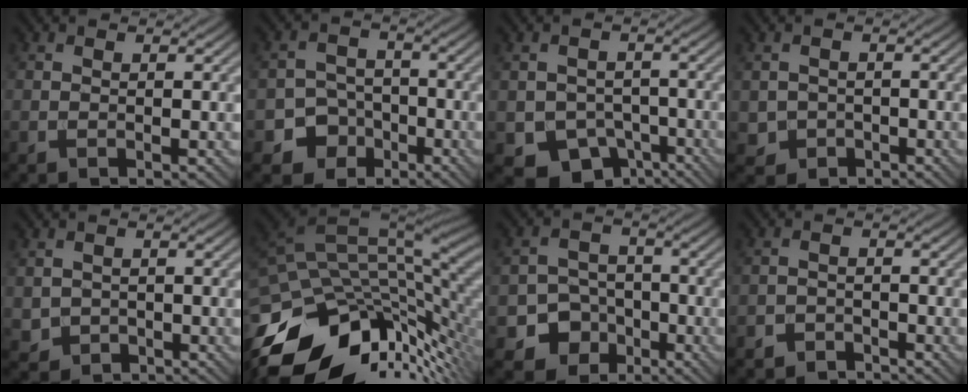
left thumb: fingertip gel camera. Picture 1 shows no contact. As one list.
[{"total": 5.4, "force": [-2.9, 4.4, 1.0], "torque": [-0.001, 0.001, -0.072]}, {"total": 6.6, "force": [-3.5, 5.1, 2.3], "torque": [-0.046, -0.021, -0.058]}, {"total": 2.0, "force": [-0.7, 1.9, 0.0], "torque": [-0.010, -0.008, -0.013]}, {"total": 1.6, "force": [-0.4, 1.6, 0.0], "torque": [-0.013, -0.008, -0.004]}, {"total": 16.3, "force": [-7.8, 8.3, 11.6], "torque": [-0.241, -0.018, -0.129]}, {"total": 6.3, "force": [-3.2, 5.2, 1.3], "torque": [-0.013, -0.003, -0.082]}, {"total": 2.1, "force": [-2.0, 0.5, -0.3], "torque": [0.007, 0.006, -0.040]}]